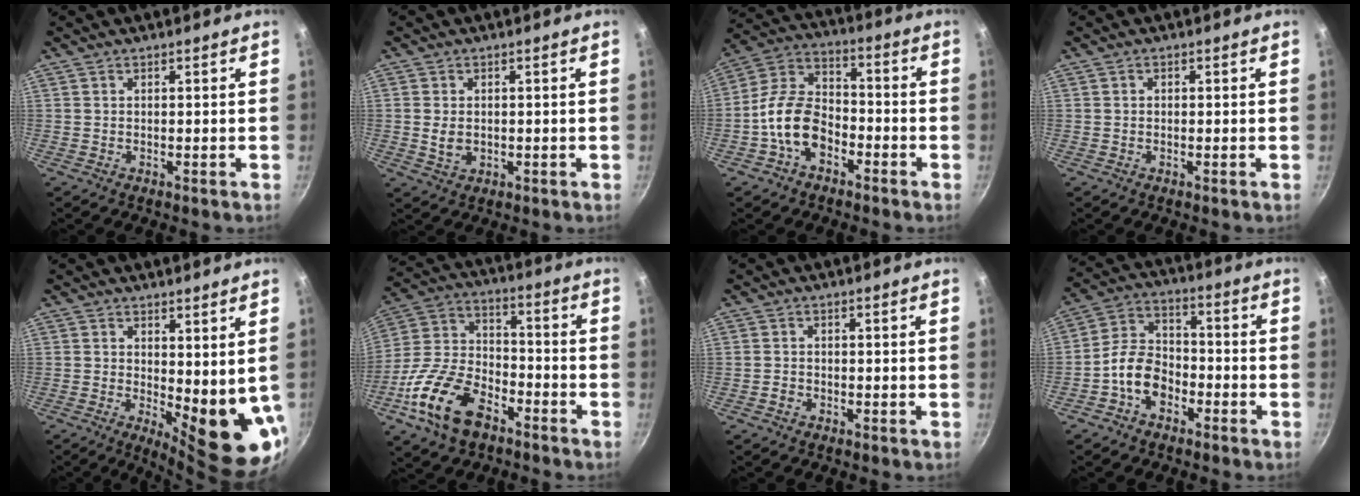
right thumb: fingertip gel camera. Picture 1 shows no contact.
{"total": 3.6, "force": [-0.1, 2.7, 2.4], "torque": [-0.040, -0.001, 0.002]}
{"total": 12.0, "force": [-4.8, 8.1, 7.3], "torque": [-0.106, 0.050, -0.106]}
{"total": 0.6, "force": [-0.1, 0.5, 0.3], "torque": [-0.005, 0.005, 0.000]}
{"total": 10.4, "force": [0.7, 4.0, 9.6], "torque": [-0.104, -0.029, 0.019]}
{"total": 18.1, "force": [-9.5, 10.6, 11.2], "torque": [-0.199, 0.060, -0.188]}
{"total": 1.5, "force": [-0.9, 1.1, 0.4], "torque": [-0.006, 0.009, -0.014]}
{"total": 9.5, "force": [-4.3, 6.8, 5.1], "torque": [-0.066, 0.046, -0.092]}